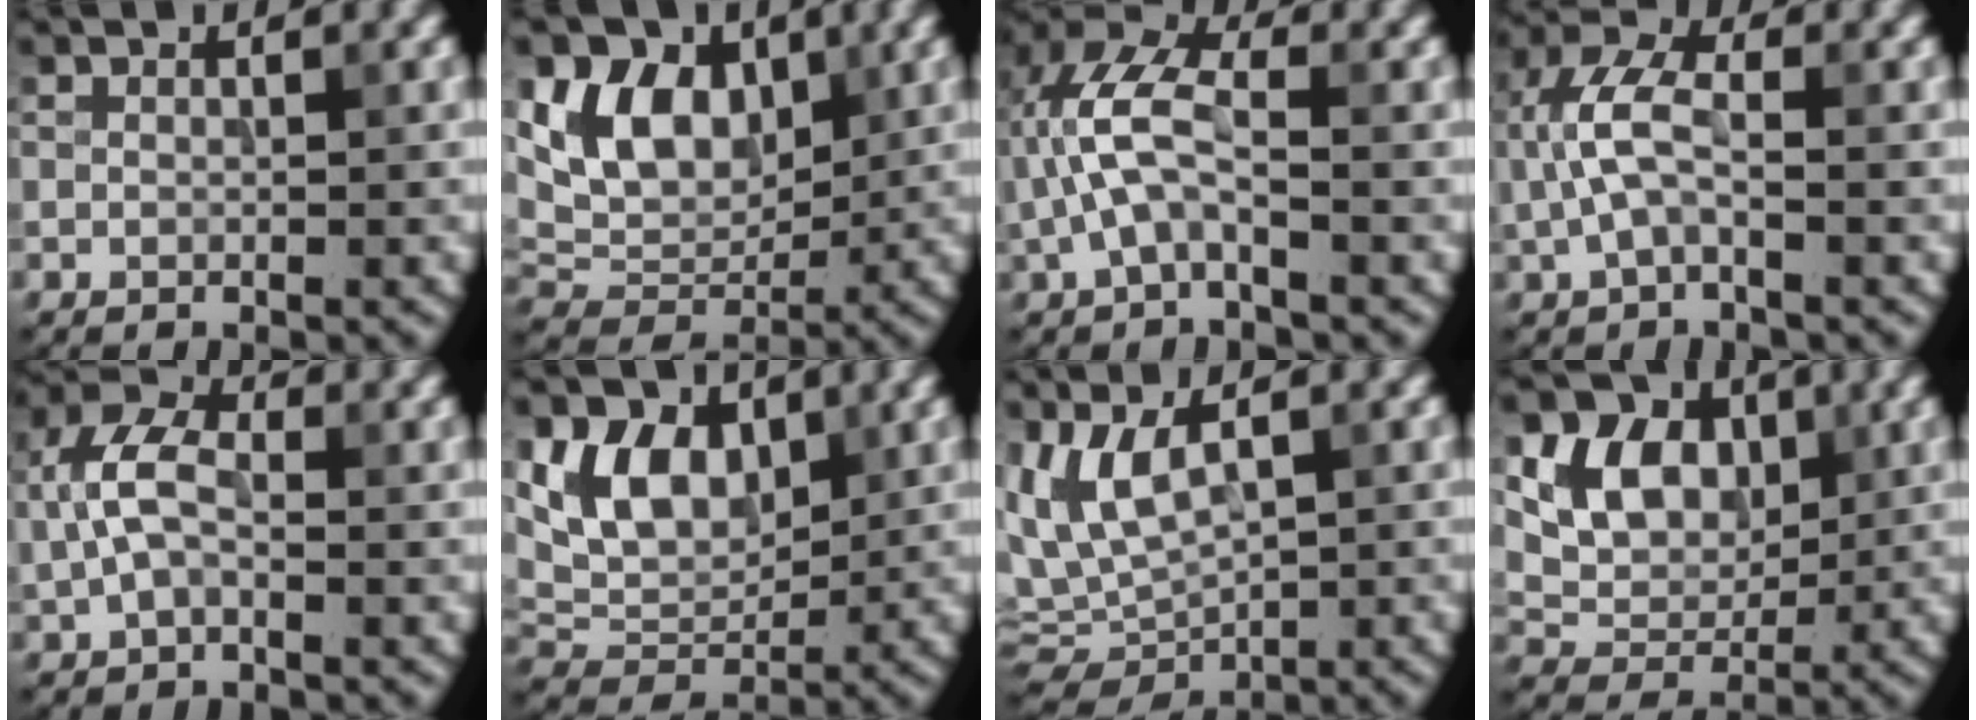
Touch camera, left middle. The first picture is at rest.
{"total": 7.4, "force": [2.6, 5.2, 4.7], "torque": [-0.084, -0.003, 0.042]}
{"total": 5.9, "force": [-0.6, 2.8, 5.2], "torque": [-0.125, 0.020, -0.020]}
{"total": 4.5, "force": [-0.2, 2.1, 4.0], "torque": [-0.091, 0.018, -0.011]}
{"total": 4.8, "force": [0.1, 2.9, 3.8], "torque": [-0.083, 0.014, -0.008]}
{"total": 6.7, "force": [2.3, 4.5, 4.3], "torque": [-0.079, -0.003, 0.039]}
{"total": 6.9, "force": [1.4, 3.8, 5.6], "torque": [-0.122, -0.003, 0.029]}
{"total": 8.3, "force": [3.0, 6.3, 4.6], "torque": [-0.097, 0.003, 0.057]}